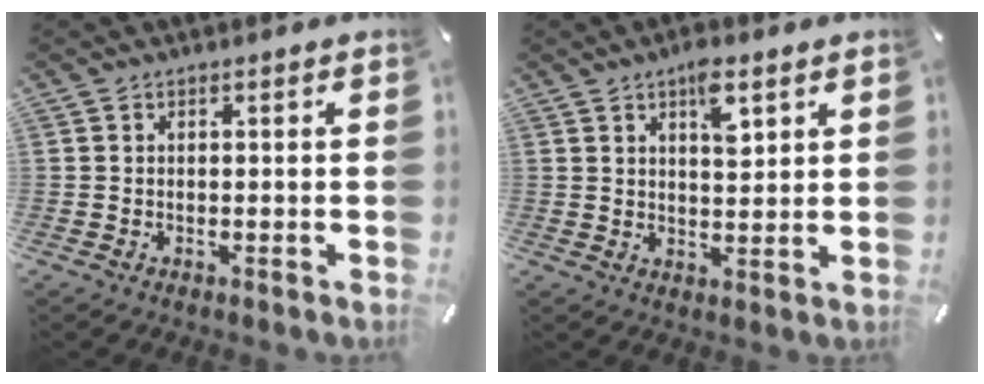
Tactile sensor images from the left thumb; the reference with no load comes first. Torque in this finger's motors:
{"motor_torque": [0.96, 0.80, 0.82, -0.70, 0.20]}